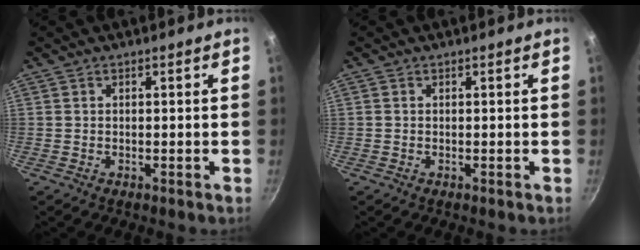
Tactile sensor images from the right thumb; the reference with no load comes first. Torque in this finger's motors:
{"motor_torque": [-0.33, 0.11, -0.24, 0.13, 0.03]}